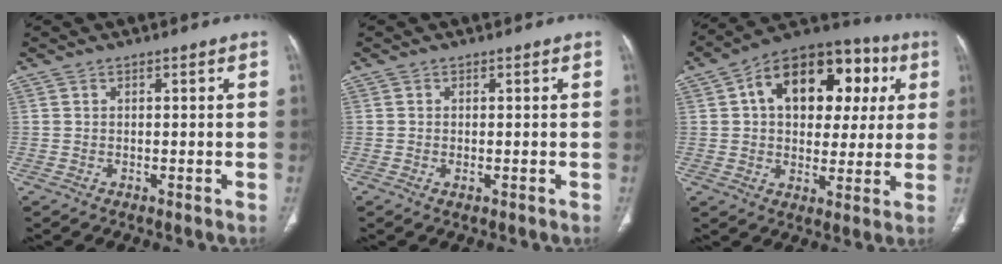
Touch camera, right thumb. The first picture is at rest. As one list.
[{"total": 0.8, "force": [-0.3, 0.3, 0.7], "torque": [-0.015, -0.003, -0.004]}, {"total": 21.3, "force": [5.6, 13.7, 15.4], "torque": [-0.182, 0.024, 0.077]}]